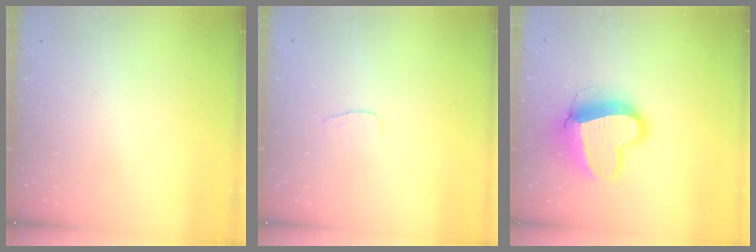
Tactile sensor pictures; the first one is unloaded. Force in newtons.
{"total": 2.8, "press": 2.8, "slide": 0.3}
{"total": 14.4, "press": 14.3, "slide": 1.6}